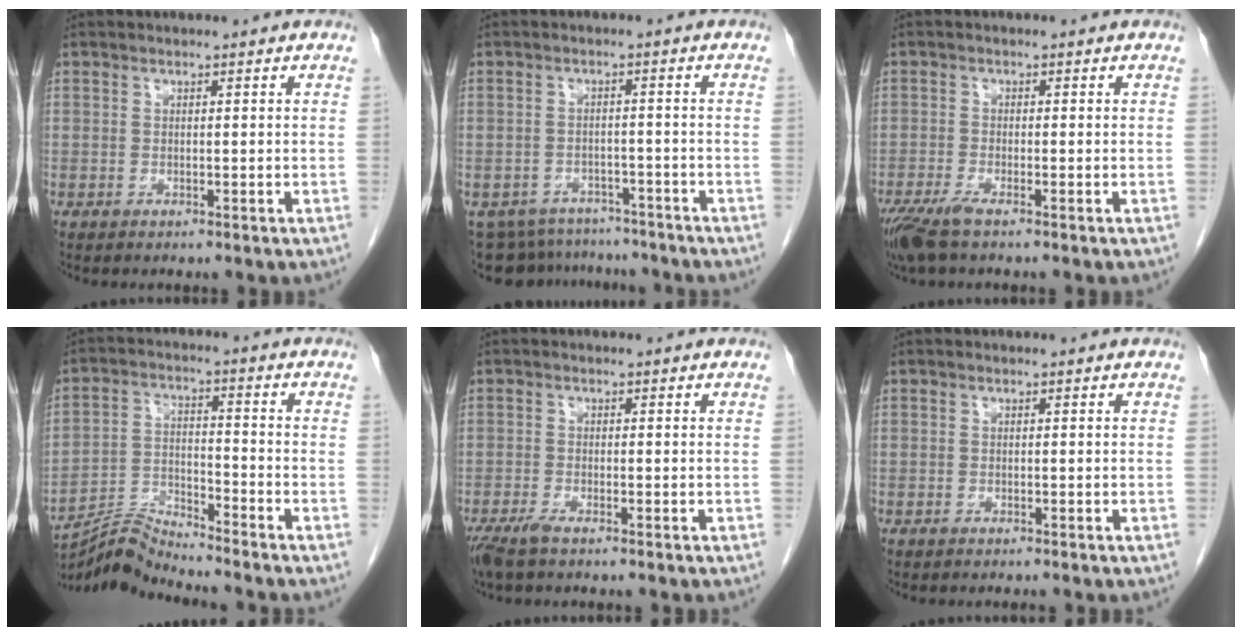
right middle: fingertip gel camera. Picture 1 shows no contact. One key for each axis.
{"total": 9.9, "fx": -9.1, "fy": 3.9, "fz": 1.0, "tx": -0.020, "ty": 0.009, "tz": -0.117}
{"total": 4.2, "fx": -3.0, "fy": 0.5, "fz": 2.9, "tx": -0.061, "ty": -0.012, "tz": -0.058}
{"total": 7.4, "fx": -7.2, "fy": -1.7, "fz": -0.2, "tx": -0.009, "ty": 0.004, "tz": -0.133}
{"total": 2.9, "fx": -2.2, "fy": 0.4, "fz": 1.8, "tx": -0.040, "ty": -0.008, "tz": -0.043}
{"total": 0.8, "fx": -0.7, "fy": 0.0, "fz": 0.3, "tx": -0.005, "ty": -0.001, "tz": -0.011}